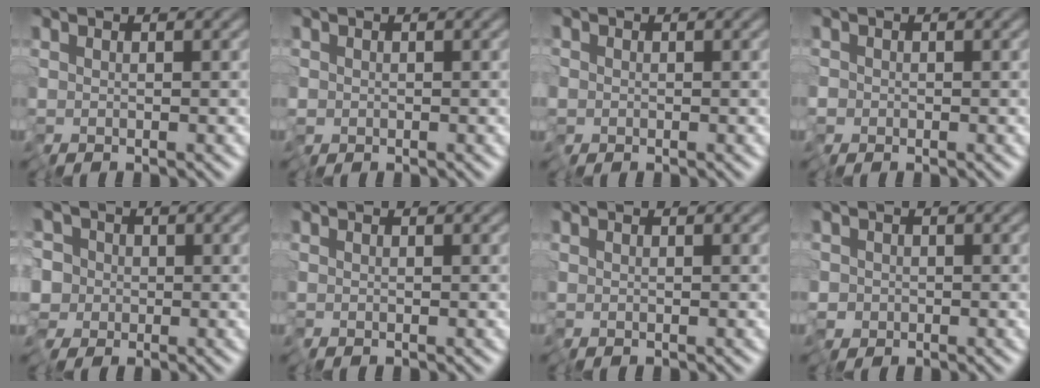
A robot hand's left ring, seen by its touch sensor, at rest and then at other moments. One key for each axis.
{"total": 0.7, "fx": -0.3, "fy": 0.6, "fz": 0.1, "tx": -0.002, "ty": -0.001, "tz": -0.008}
{"total": 0.8, "fx": -0.5, "fy": 0.6, "fz": -0.2, "tx": 0.006, "ty": -0.004, "tz": -0.011}
{"total": 0.9, "fx": -0.5, "fy": 0.8, "fz": 0.0, "tx": -0.001, "ty": -0.002, "tz": -0.014}
{"total": 3.4, "fx": -0.7, "fy": 3.3, "fz": 0.5, "tx": 0.000, "ty": 0.008, "tz": -0.035}
{"total": 0.0}
{"total": 0.0}
{"total": 1.6, "fx": -0.8, "fy": 1.4, "fz": 0.3, "tx": -0.011, "ty": -0.006, "tz": -0.019}